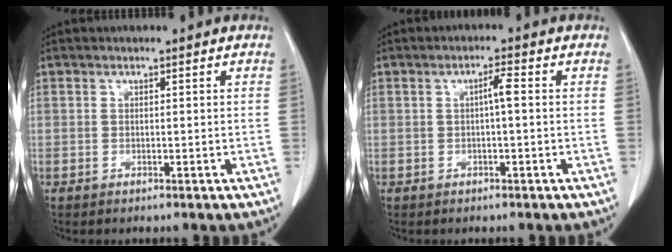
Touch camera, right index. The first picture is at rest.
{"total": 2.1, "force": [0.1, 0.2, 2.1], "torque": [-0.036, 0.004, 0.002]}